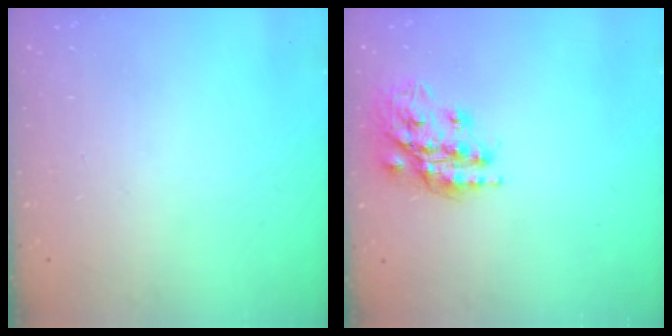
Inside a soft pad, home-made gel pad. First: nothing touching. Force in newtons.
{"total": 17.5, "press": 17.4, "slide": 1.4}